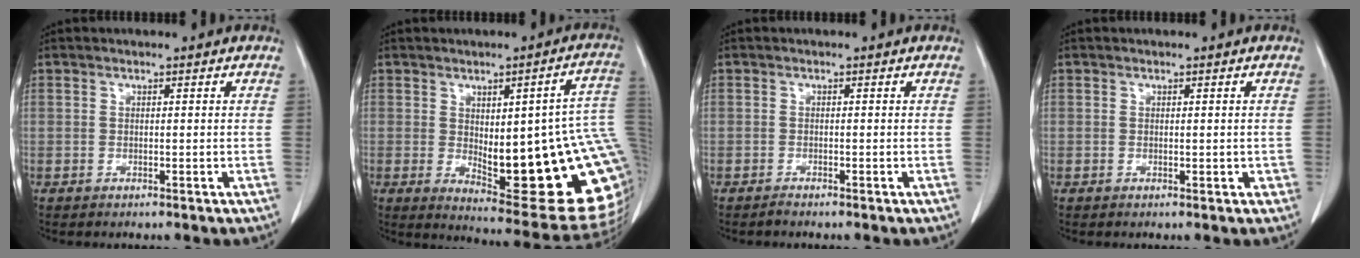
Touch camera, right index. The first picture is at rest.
{"total": 24.5, "force": [-0.7, 5.2, 23.9], "torque": [-0.232, -0.004, 0.008]}
{"total": 0.5, "force": [-0.5, -0.1, 0.2], "torque": [-0.008, -0.002, -0.010]}
{"total": 1.1, "force": [0.0, 0.8, 0.7], "torque": [-0.006, 0.001, 0.001]}